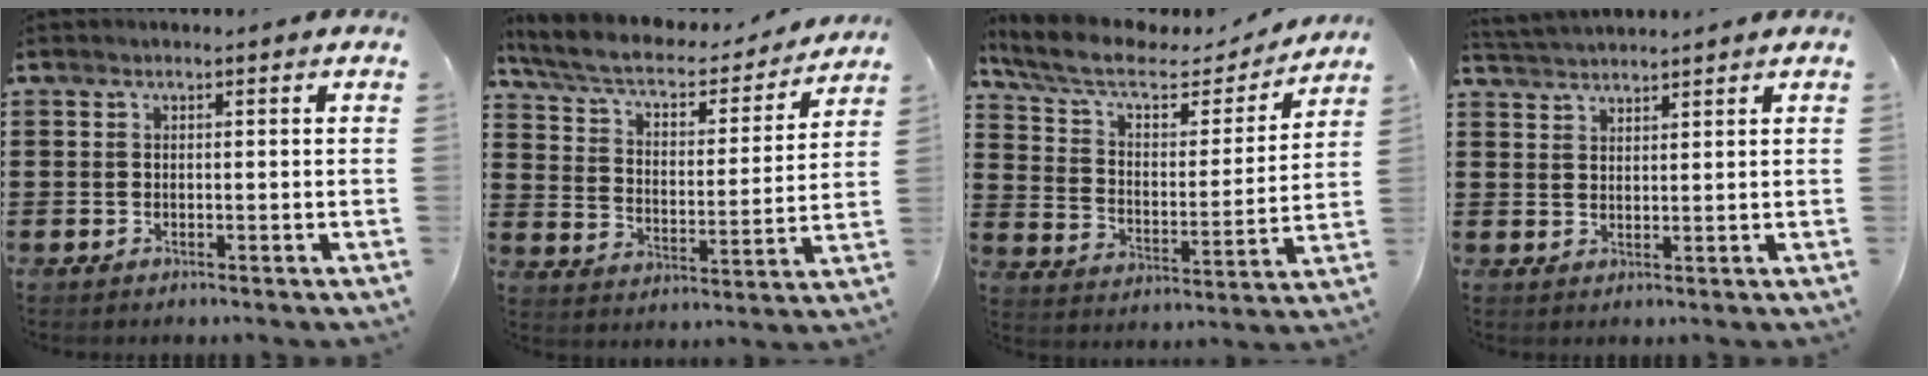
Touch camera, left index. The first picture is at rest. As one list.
[{"total": 6.3, "force": [5.1, 1.8, 3.1], "torque": [-0.083, -0.031, 0.085]}, {"total": 8.2, "force": [6.1, 3.1, 4.6], "torque": [-0.114, -0.025, 0.102]}, {"total": 2.5, "force": [2.4, -0.1, -0.2], "torque": [-0.005, -0.005, 0.047]}]